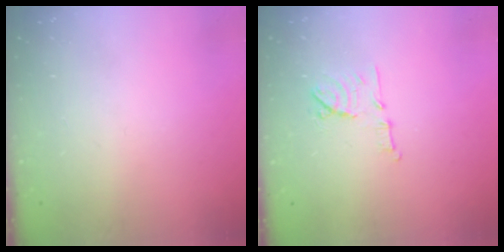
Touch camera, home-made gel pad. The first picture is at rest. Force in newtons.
{"total": 9.5, "press": 9.5, "slide": 0.8}